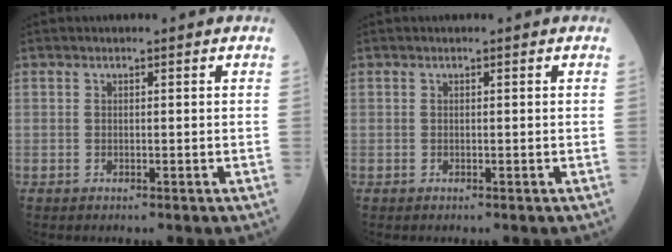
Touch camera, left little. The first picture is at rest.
{"total": 0.0}